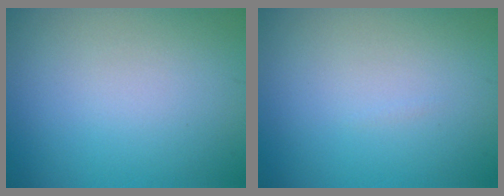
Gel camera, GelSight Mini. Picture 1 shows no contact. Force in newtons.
{"total": 0.0}